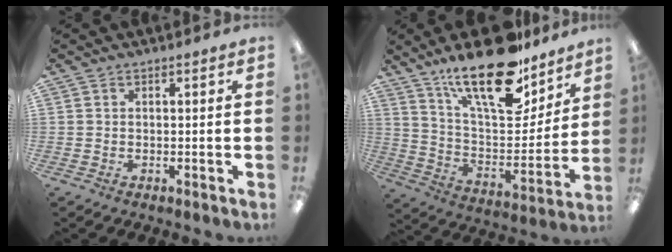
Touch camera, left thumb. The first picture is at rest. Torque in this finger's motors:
{"motor_torque": [1.95, 1.11, 1.48, -1.29, 0.37]}